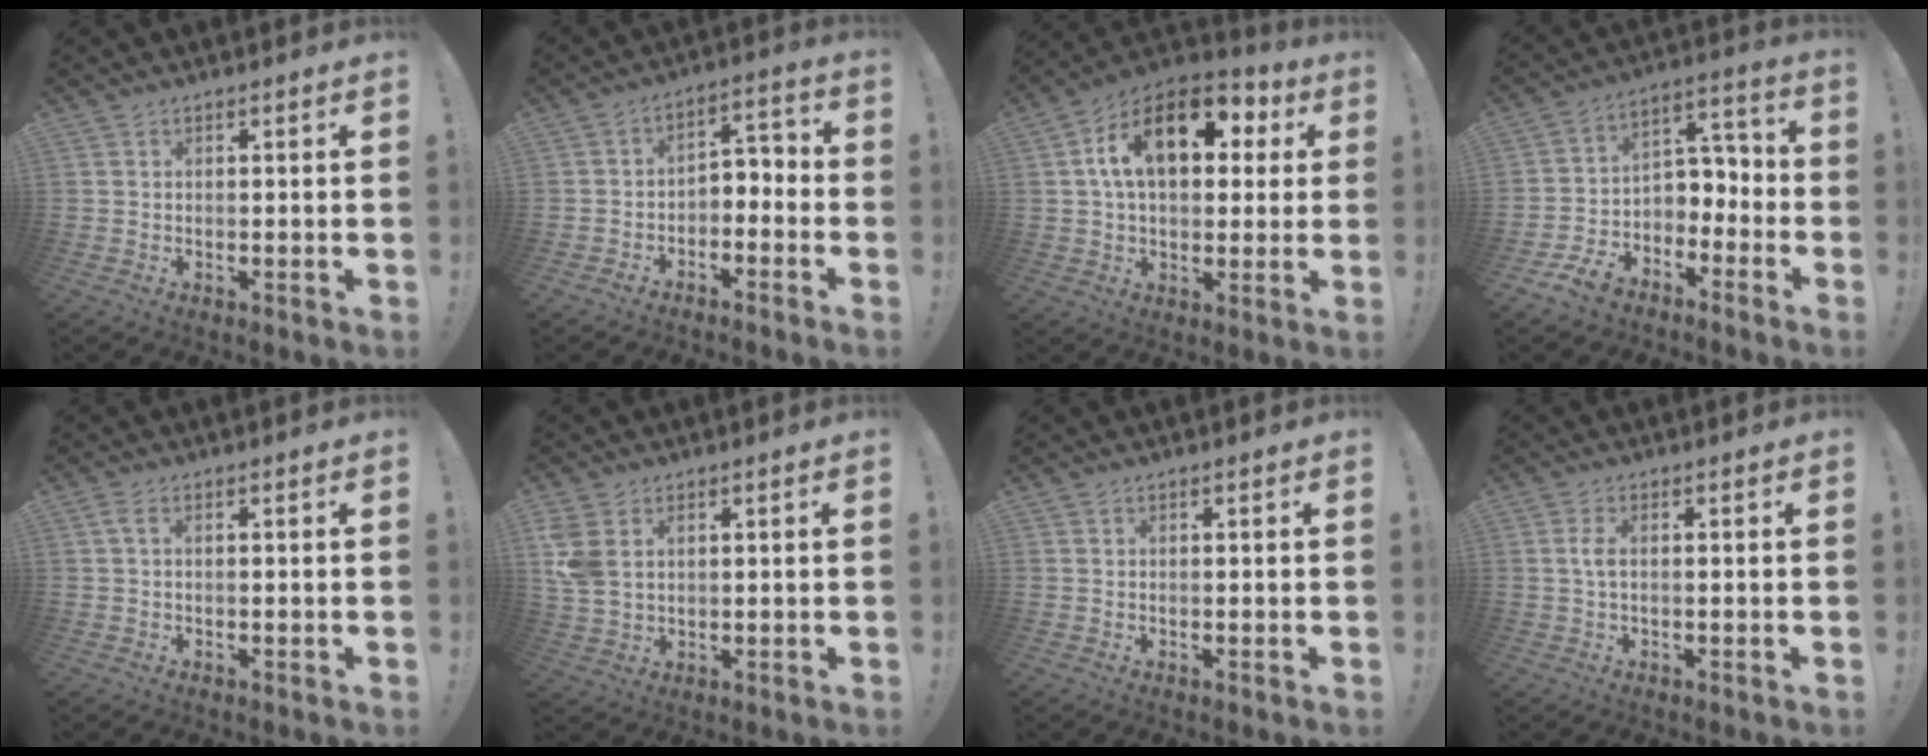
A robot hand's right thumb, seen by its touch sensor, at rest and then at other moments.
{"total": 5.4, "force": [-4.2, 3.0, 1.7], "torque": [-0.023, 0.025, -0.076]}
{"total": 18.3, "force": [5.7, 10.7, 13.7], "torque": [-0.216, -0.009, 0.093]}
{"total": 8.2, "force": [-5.3, 6.0, 1.9], "torque": [-0.026, 0.023, -0.091]}
{"total": 1.8, "force": [0.5, 0.6, 1.7], "torque": [-0.036, 0.003, 0.008]}
{"total": 6.8, "force": [2.7, 4.6, 4.1], "torque": [-0.088, -0.012, 0.050]}
{"total": 0.0}
{"total": 2.5, "force": [0.0, 0.8, 2.3], "torque": [-0.053, 0.001, -0.004]}